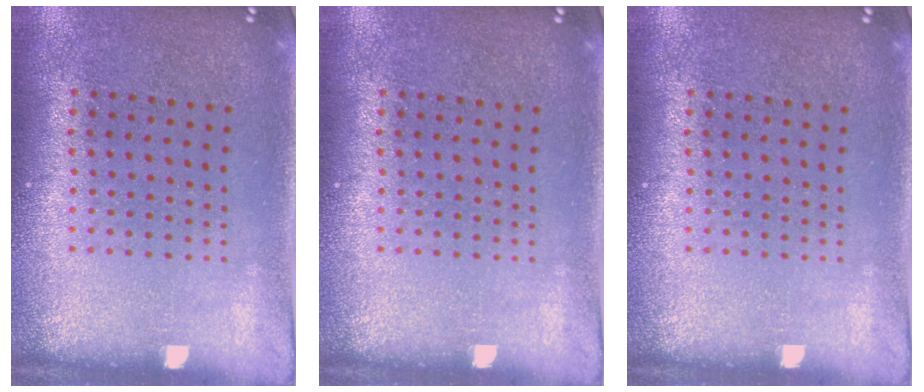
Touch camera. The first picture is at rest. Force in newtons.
{"total": 0.0}
{"total": 0.0}